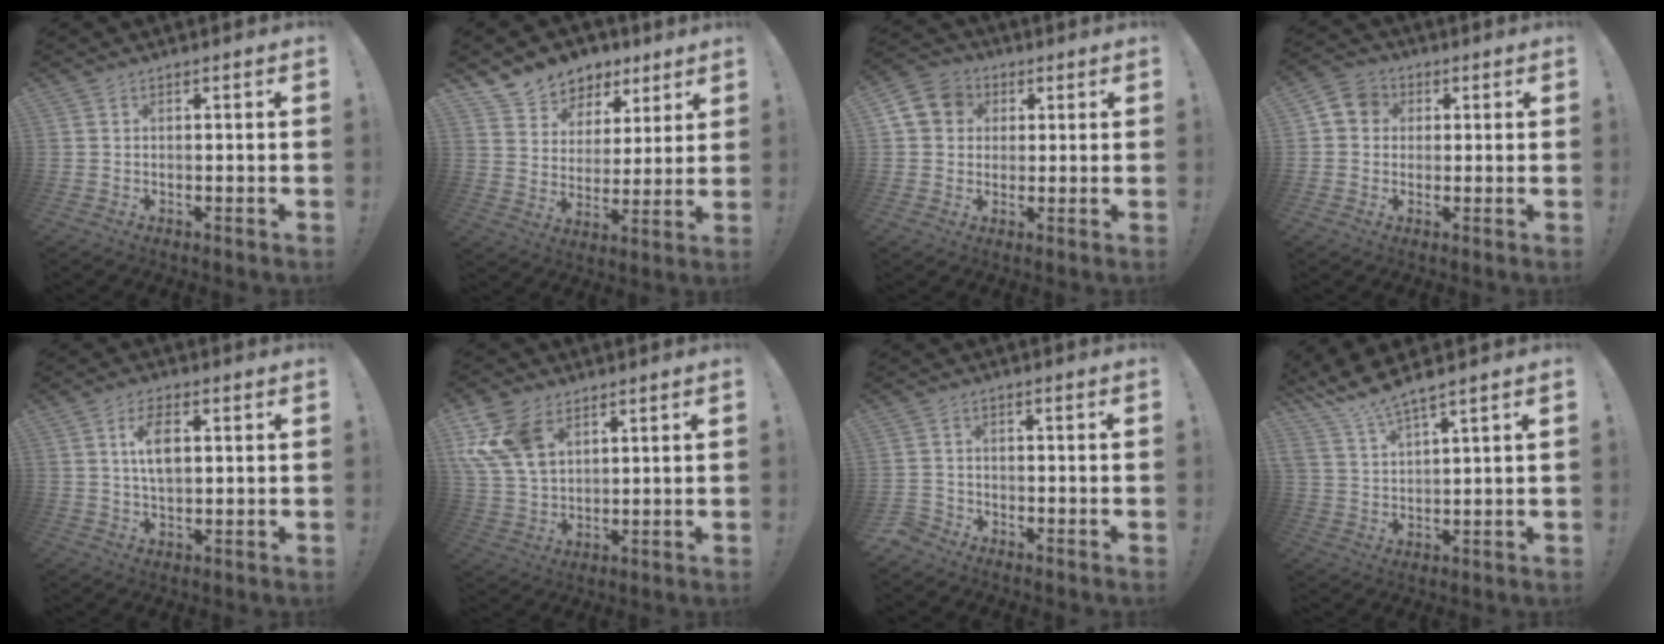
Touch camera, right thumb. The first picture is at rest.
{"total": 8.4, "force": [5.9, 5.9, 0.8], "torque": [-0.020, -0.047, 0.117]}
{"total": 9.5, "force": [2.3, 8.5, 3.7], "torque": [-0.062, 0.003, 0.049]}
{"total": 6.4, "force": [1.0, 5.9, 2.3], "torque": [-0.032, 0.011, 0.021]}
{"total": 10.1, "force": [3.0, 5.5, 7.9], "torque": [-0.138, 0.002, 0.054]}
{"total": 14.0, "force": [6.3, 9.4, 8.3], "torque": [-0.169, -0.020, 0.127]}
{"total": 3.1, "force": [-2.6, 1.6, 0.5], "torque": [-0.019, 0.004, -0.053]}
{"total": 7.4, "force": [6.7, 0.0, 3.1], "torque": [-0.069, -0.043, 0.122]}